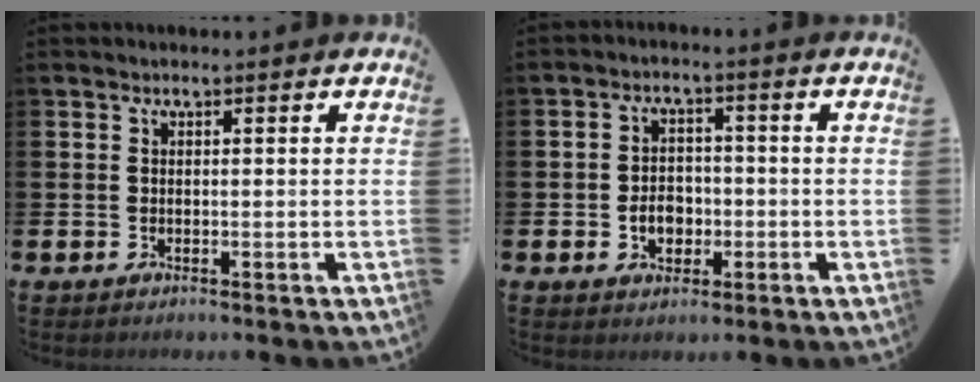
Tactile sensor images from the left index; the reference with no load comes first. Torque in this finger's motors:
{"motor_torque": [0.29, -0.08, 0.08, 0.05]}